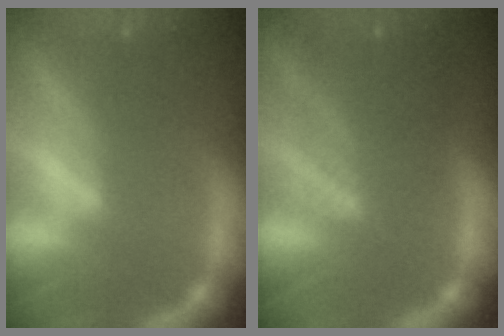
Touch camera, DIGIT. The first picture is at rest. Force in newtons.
{"total": 6.5}